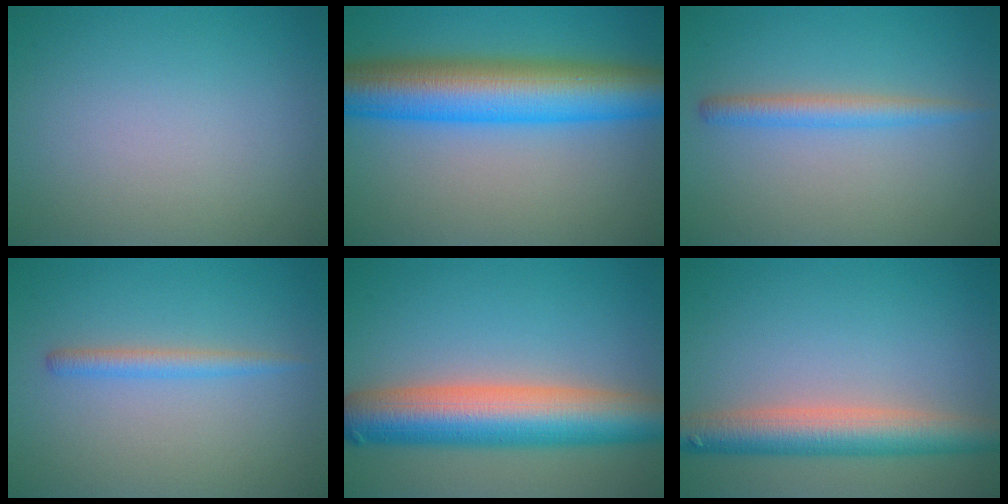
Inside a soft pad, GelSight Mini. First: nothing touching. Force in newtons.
{"total": 10.9, "press": 10.9, "slide": 0.2}
{"total": 2.2, "press": 2.2, "slide": 0.2}
{"total": 1.7, "press": 1.7, "slide": 0.2}
{"total": 9.8, "press": 9.7, "slide": 0.5}
{"total": 5.9, "press": 5.9, "slide": 0.4}